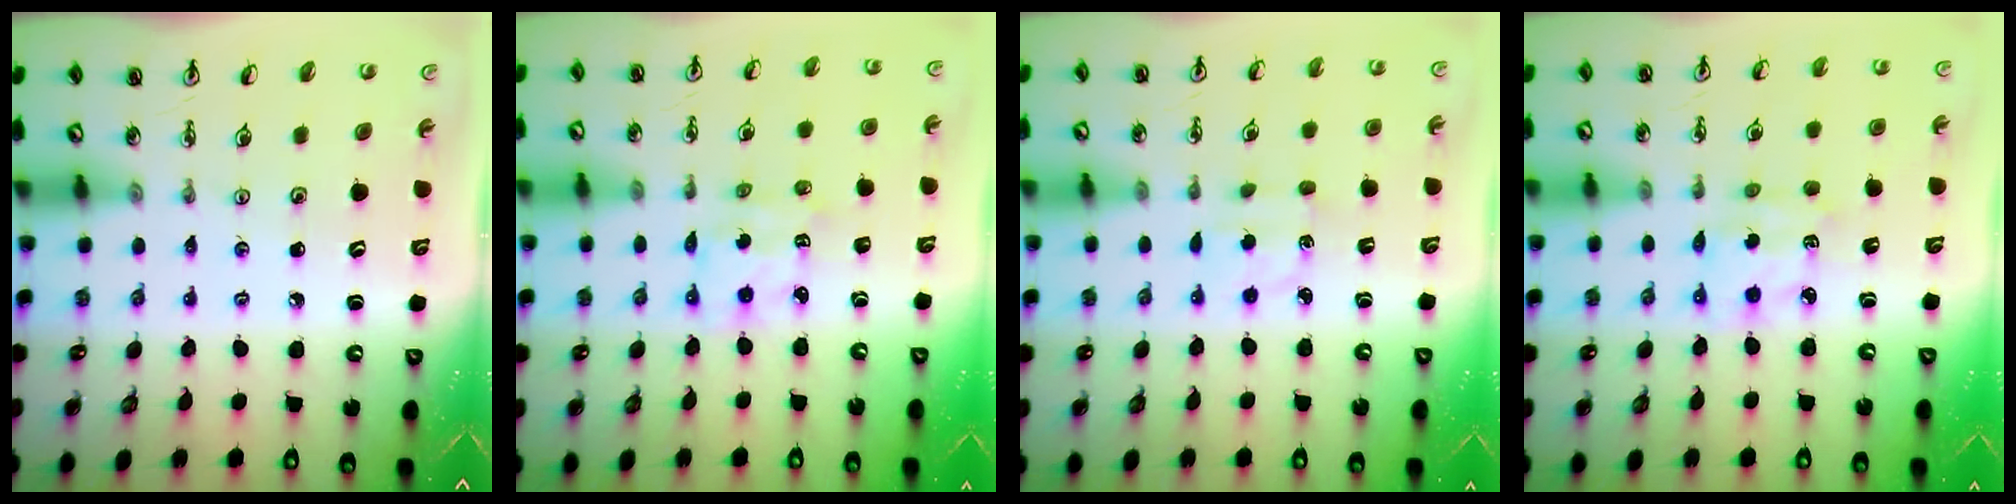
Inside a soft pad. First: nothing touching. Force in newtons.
{"total": 2.6, "press": 2.6, "slide": 0.1}
{"total": 2.7, "press": 2.6, "slide": 0.5}
{"total": 3.6, "press": 3.6, "slide": 0.1}